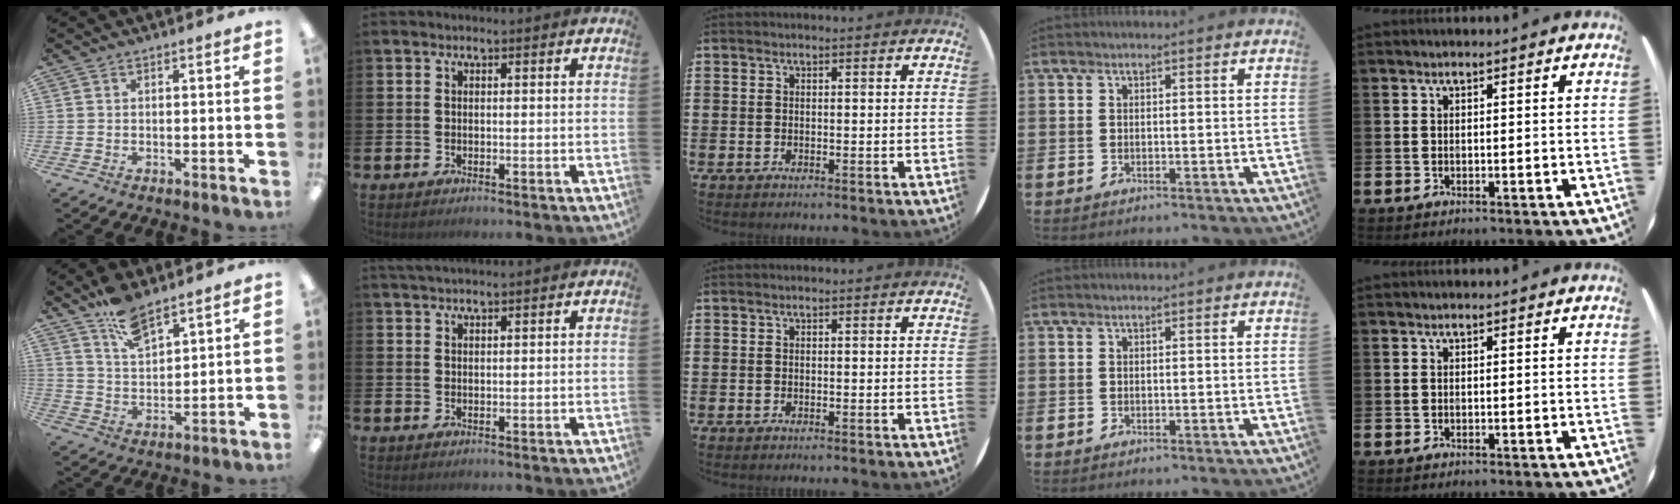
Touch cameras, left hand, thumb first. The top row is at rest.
{"thumb": {"total": 9.6, "force": [7.4, 3.8, 4.9], "torque": [-0.091, -0.036, 0.135]}, "index": {"total": 1.9, "force": [1.8, 0.2, 0.5], "torque": [-0.013, 0.001, 0.034]}}